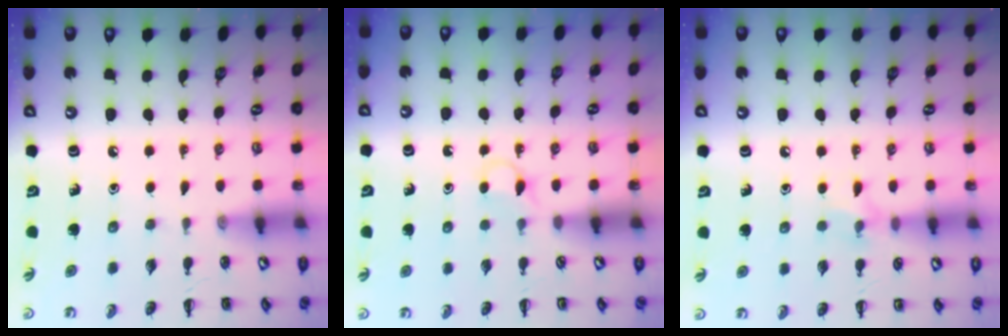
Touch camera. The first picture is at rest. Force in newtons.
{"total": 2.8, "press": 2.7, "slide": 0.8}
{"total": 6.6, "press": 6.5, "slide": 1.5}